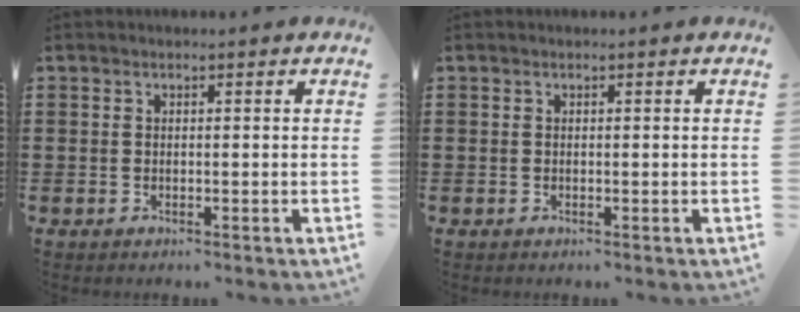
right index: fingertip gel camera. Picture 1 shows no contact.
{"total": 0.0}